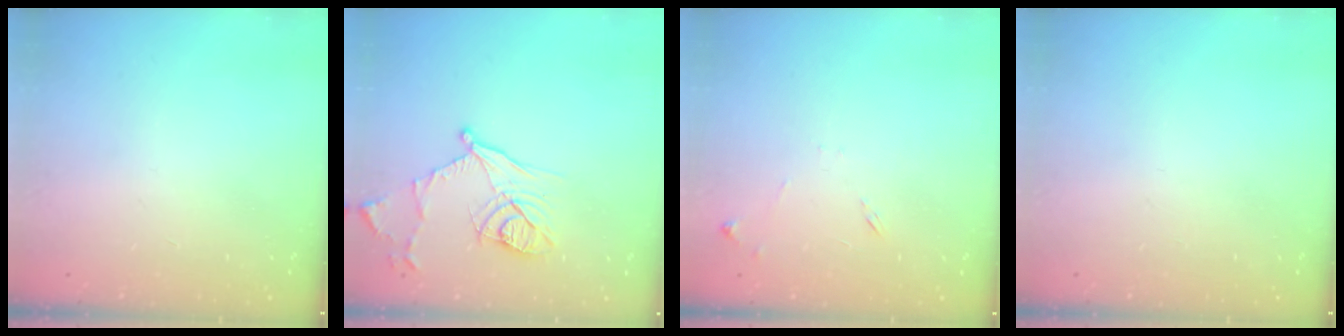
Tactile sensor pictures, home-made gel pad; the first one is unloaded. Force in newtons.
{"total": 13.8, "press": 13.7, "slide": 1.8}
{"total": 6.7, "press": 6.7, "slide": 0.6}
{"total": 0.0}